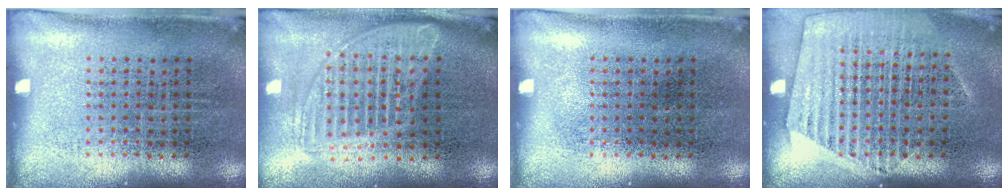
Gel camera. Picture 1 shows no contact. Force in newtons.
{"total": 1.7, "press": 1.4, "slide": 0.9}
{"total": 0.0}
{"total": 1.4, "press": 1.3, "slide": 0.5}